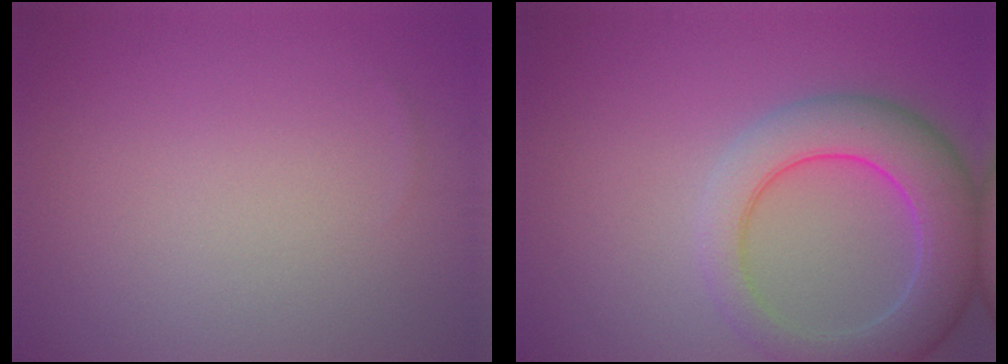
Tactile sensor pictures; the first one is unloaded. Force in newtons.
{"total": 7.1, "press": 7.1, "slide": 0.6}